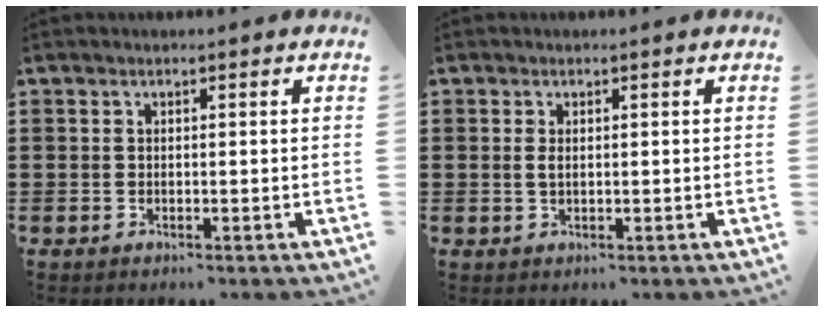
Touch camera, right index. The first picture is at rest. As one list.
[{"total": 1.4, "force": [0.2, 0.6, 1.2], "torque": [-0.026, 0.004, 0.002]}]